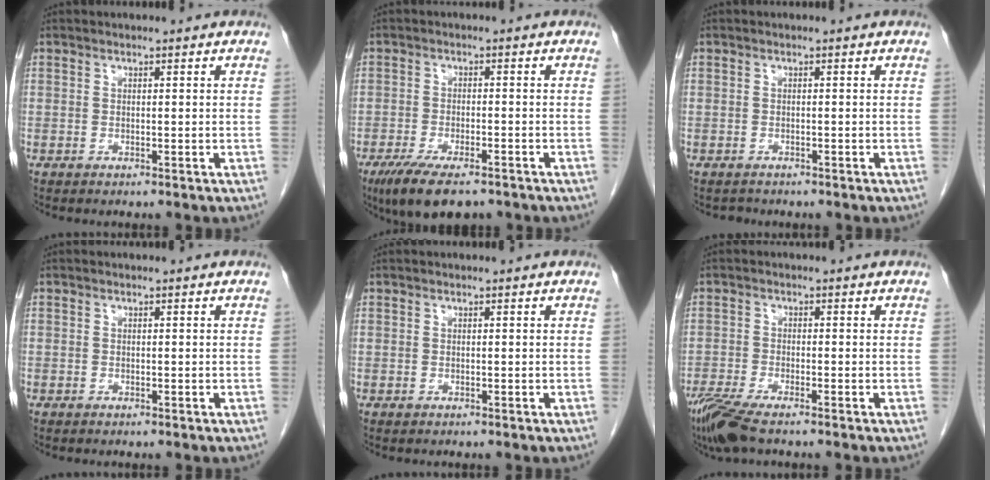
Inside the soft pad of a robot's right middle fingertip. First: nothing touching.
{"total": 8.9, "force": [-6.4, 2.6, 5.6], "torque": [-0.091, -0.015, -0.103]}
{"total": 1.0, "force": [-0.8, 0.4, -0.3], "torque": [-0.002, 0.000, -0.014]}
{"total": 0.0}
{"total": 0.0}
{"total": 6.3, "force": [-4.8, 0.8, 4.0], "torque": [-0.080, -0.018, -0.091]}